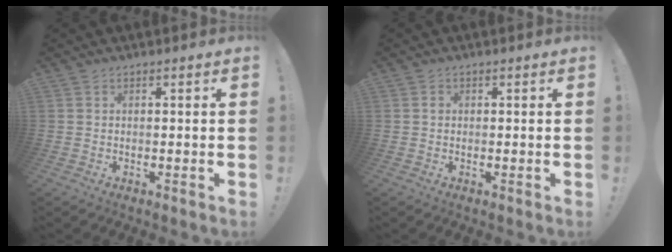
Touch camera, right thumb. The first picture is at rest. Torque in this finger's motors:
{"motor_torque": [-0.03, 0.15, 0.43, -0.11, -0.10]}